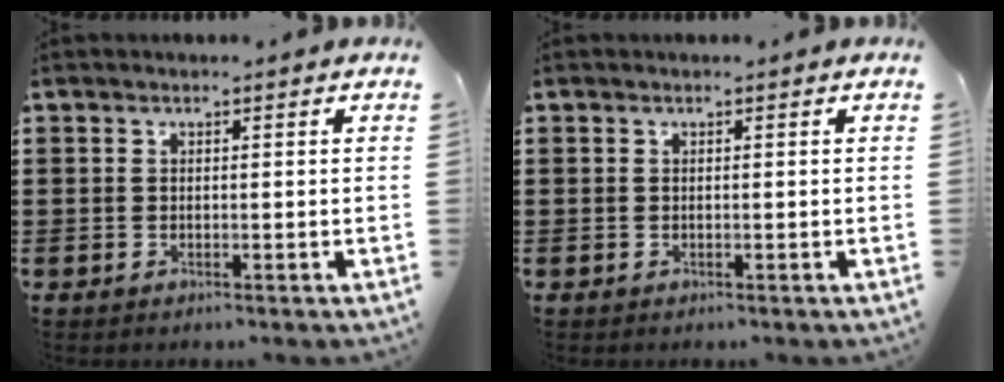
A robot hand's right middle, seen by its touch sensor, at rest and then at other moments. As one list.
[{"total": 0.0}]